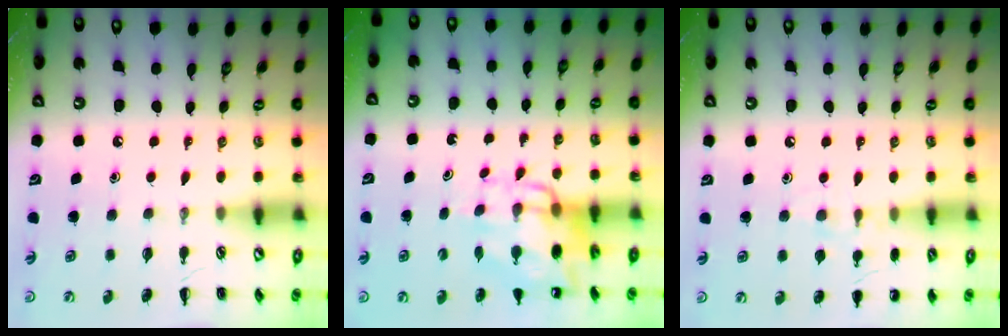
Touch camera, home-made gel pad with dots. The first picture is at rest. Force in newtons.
{"total": 11.3, "press": 10.8, "slide": 3.4}
{"total": 7.5, "press": 7.2, "slide": 2.0}